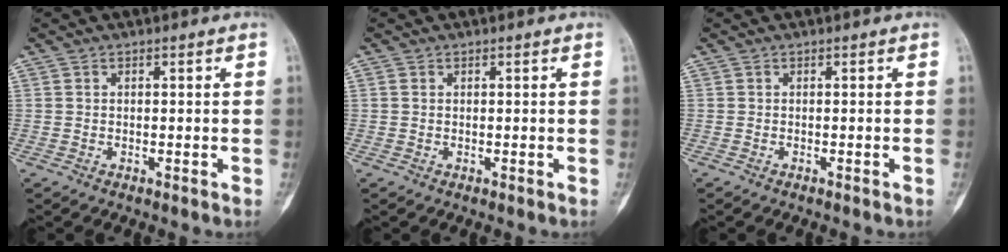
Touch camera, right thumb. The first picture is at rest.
{"total": 0.5, "force": [0.1, 0.3, 0.4], "torque": [-0.010, 0.002, 0.003]}
{"total": 0.6, "force": [-0.4, -0.2, 0.3], "torque": [0.001, 0.008, -0.008]}